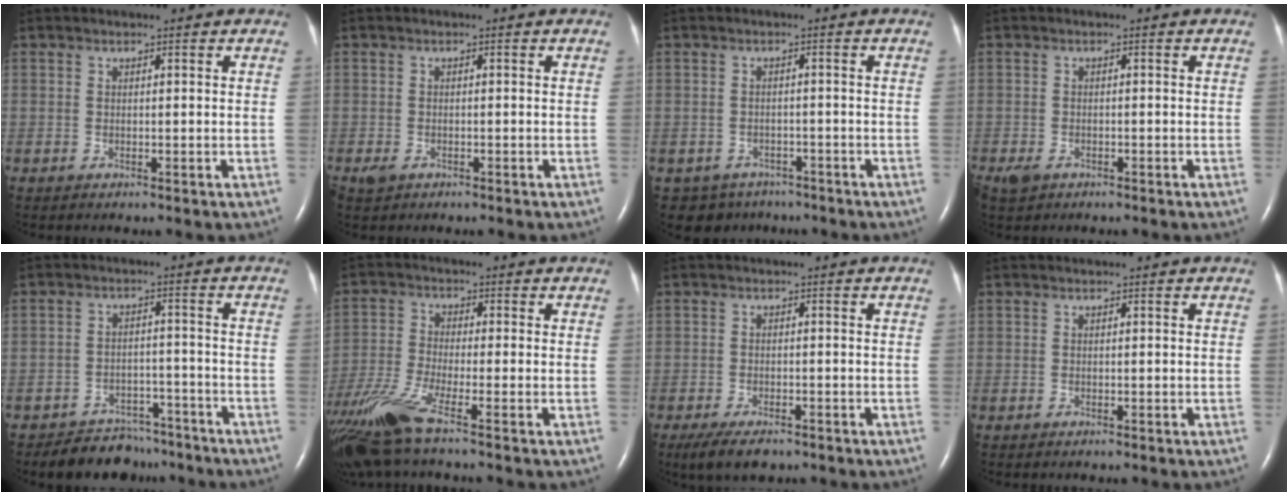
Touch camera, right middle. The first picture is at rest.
{"total": 1.5, "force": [-0.9, 1.0, 0.7], "torque": [-0.018, 0.001, -0.009]}
{"total": 5.1, "force": [-3.8, 3.4, 0.0], "torque": [0.000, 0.009, -0.049]}
{"total": 2.7, "force": [-1.8, 1.6, 1.2], "torque": [-0.028, -0.002, -0.027]}
{"total": 7.3, "force": [-6.5, 3.4, 0.1], "torque": [0.010, 0.015, -0.097]}
{"total": 10.0, "force": [-6.6, 0.4, 7.5], "torque": [-0.162, -0.028, -0.129]}
{"total": 5.1, "force": [-3.7, 1.9, 3.0], "torque": [-0.056, -0.009, -0.059]}
{"total": 0.0}